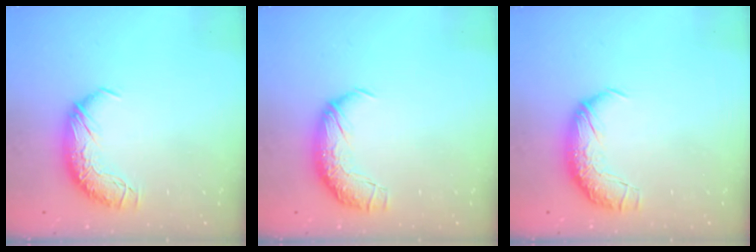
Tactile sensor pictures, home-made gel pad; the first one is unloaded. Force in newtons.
{"total": 2.4, "press": 1.1, "slide": 2.2}
{"total": 2.4, "press": 1.1, "slide": 2.2}